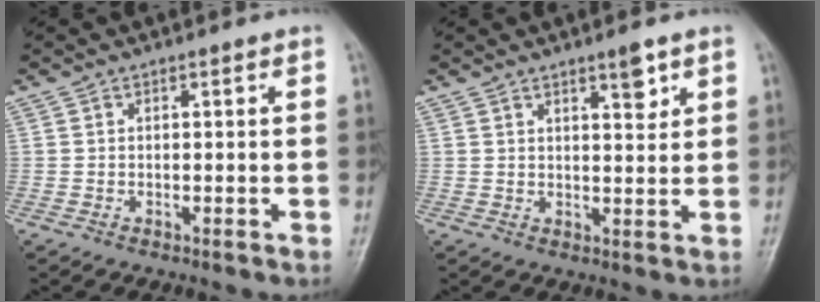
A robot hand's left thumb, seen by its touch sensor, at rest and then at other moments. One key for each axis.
{"total": 4.0, "fx": 2.5, "fy": 1.1, "fz": 2.9, "tx": -0.033, "ty": -0.016, "tz": 0.038}